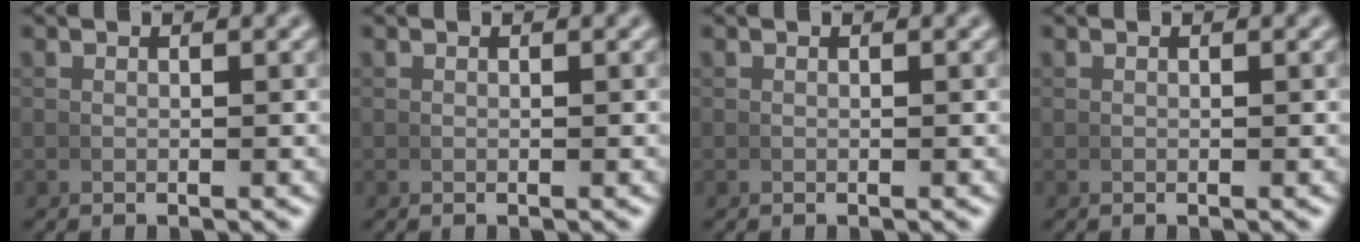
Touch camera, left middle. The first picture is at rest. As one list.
[{"total": 0.0}, {"total": 0.0}, {"total": 0.0}]